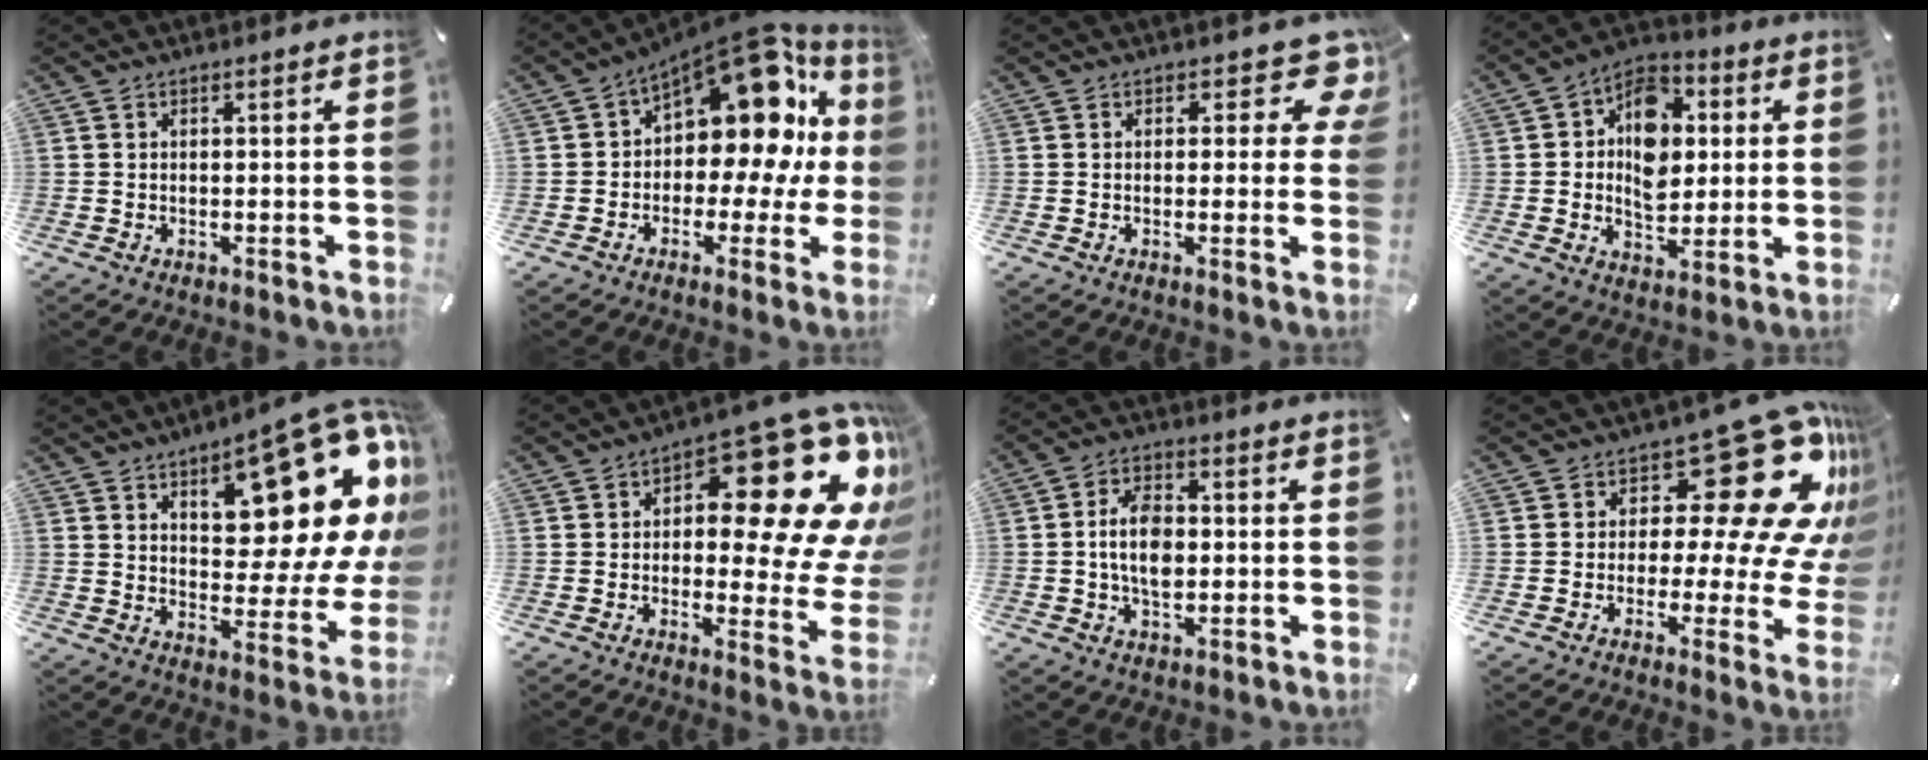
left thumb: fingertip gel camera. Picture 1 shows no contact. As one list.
[{"total": 17.4, "force": [7.2, 10.3, 12.0], "torque": [-0.152, -0.068, 0.117]}, {"total": 8.4, "force": [4.0, 4.3, 6.0], "torque": [-0.058, -0.026, 0.064]}, {"total": 12.0, "force": [0.4, 9.6, 7.2], "torque": [-0.120, 0.017, 0.010]}, {"total": 23.7, "force": [13.7, 10.1, 16.5], "torque": [-0.198, -0.101, 0.225]}, {"total": 23.4, "force": [9.9, 10.3, 18.5], "torque": [-0.225, -0.086, 0.159]}, {"total": 9.0, "force": [-0.4, 5.8, 6.9], "torque": [-0.128, 0.005, -0.011]}, {"total": 23.8, "force": [9.1, 10.8, 19.1], "torque": [-0.257, -0.066, 0.154]}]